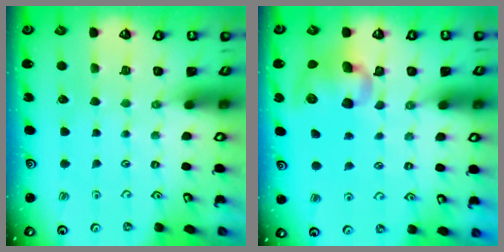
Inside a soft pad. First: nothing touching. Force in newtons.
{"total": 11.7, "press": 11.5, "slide": 1.6}